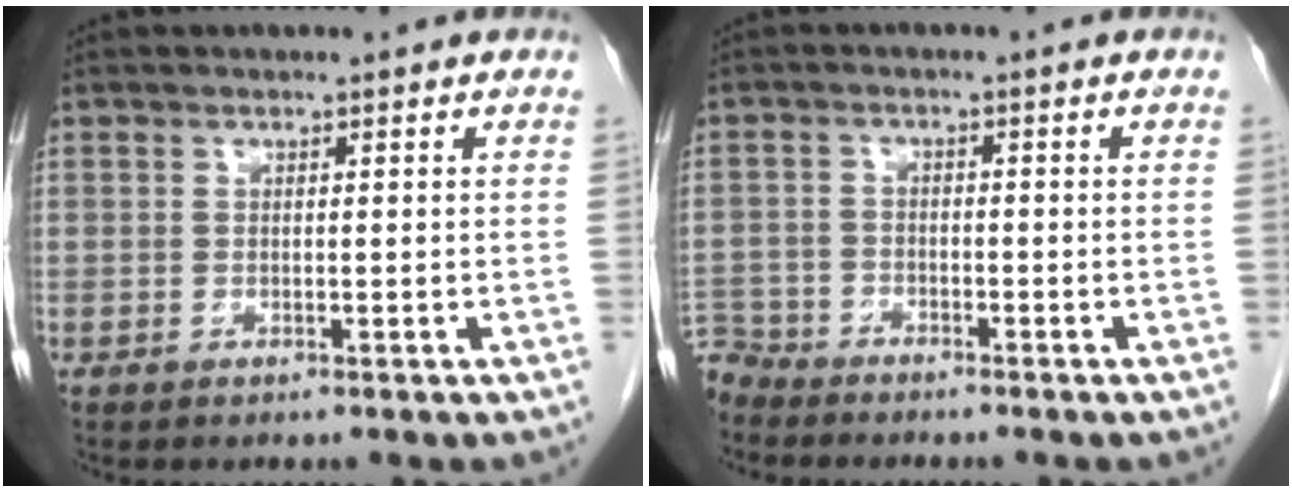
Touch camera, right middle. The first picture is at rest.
{"total": 4.7, "force": [-4.5, 1.2, -0.2], "torque": [0.005, -0.010, -0.089]}